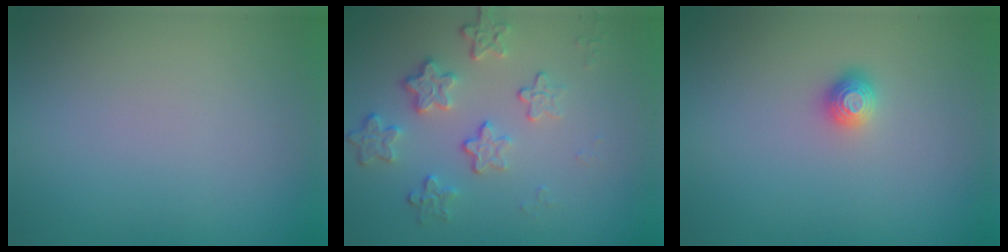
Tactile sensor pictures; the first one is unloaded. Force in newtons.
{"total": 4.4, "press": 3.1, "slide": 3.1}
{"total": 1.1, "press": 1.0, "slide": 0.3}